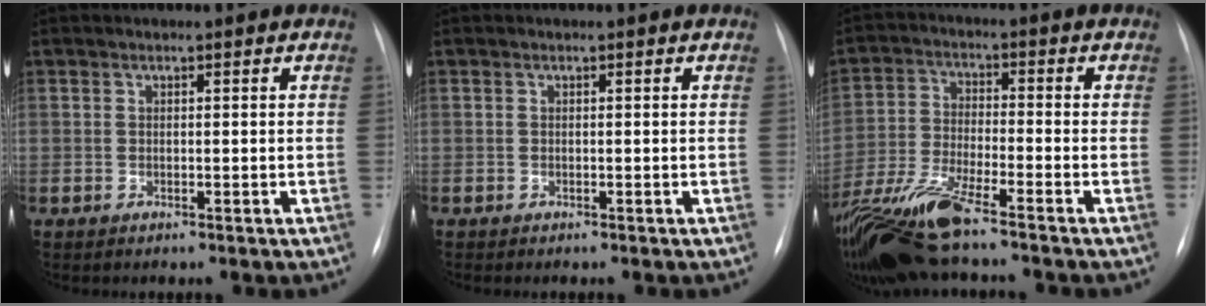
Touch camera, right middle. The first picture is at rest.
{"total": 0.0}
{"total": 12.4, "force": [-9.8, 0.9, 7.5], "torque": [-0.160, -0.024, -0.185]}